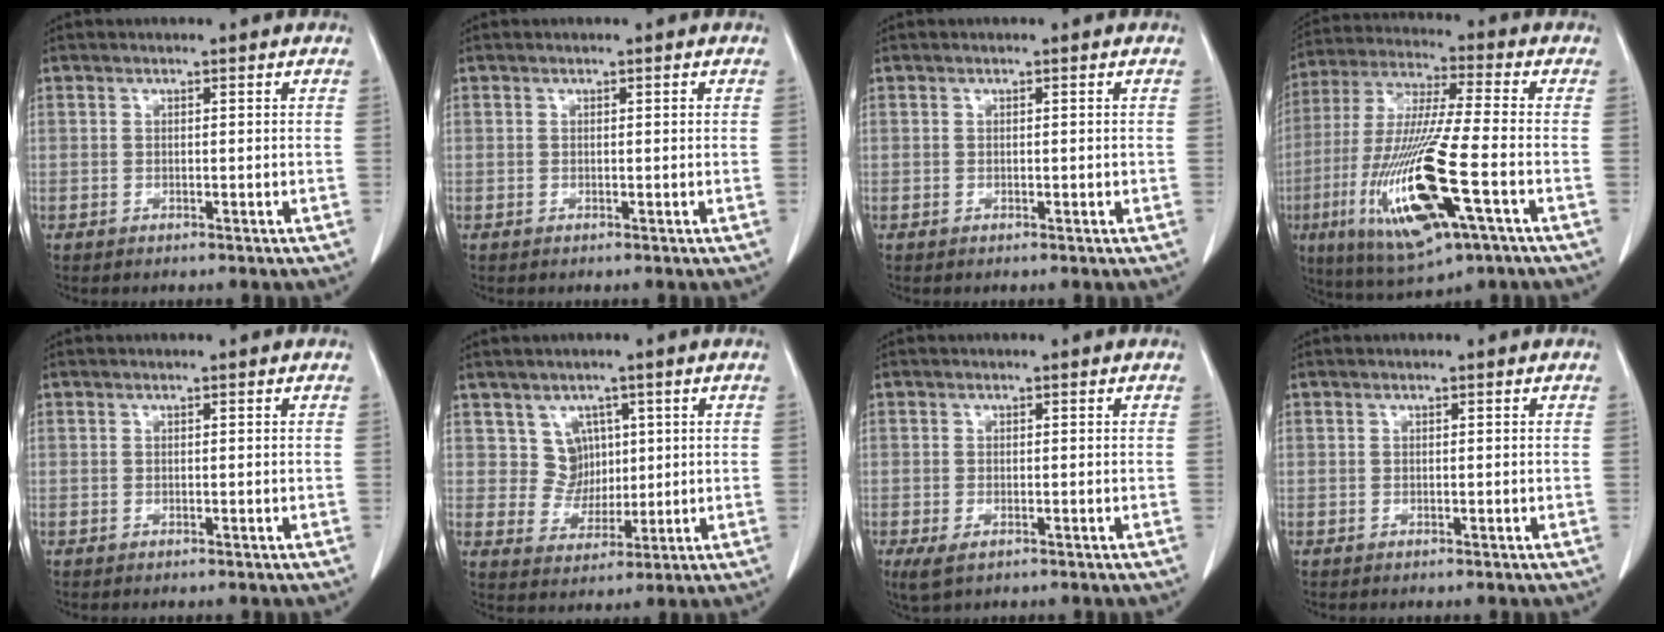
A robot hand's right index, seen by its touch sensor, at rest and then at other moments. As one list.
[{"total": 0.6, "force": [0.3, 0.2, 0.5], "torque": [-0.010, -0.002, 0.005]}, {"total": 0.6, "force": [0.1, 0.3, 0.5], "torque": [-0.012, -0.003, 0.003]}, {"total": 19.6, "force": [-6.5, 2.1, 18.4], "torque": [-0.397, -0.037, -0.112]}, {"total": 0.0}, {"total": 5.1, "force": [2.1, 4.5, 1.0], "torque": [-0.017, 0.008, 0.045]}, {"total": 3.1, "force": [-1.2, 1.6, 2.4], "torque": [-0.050, -0.007, -0.012]}, {"total": 0.0}]